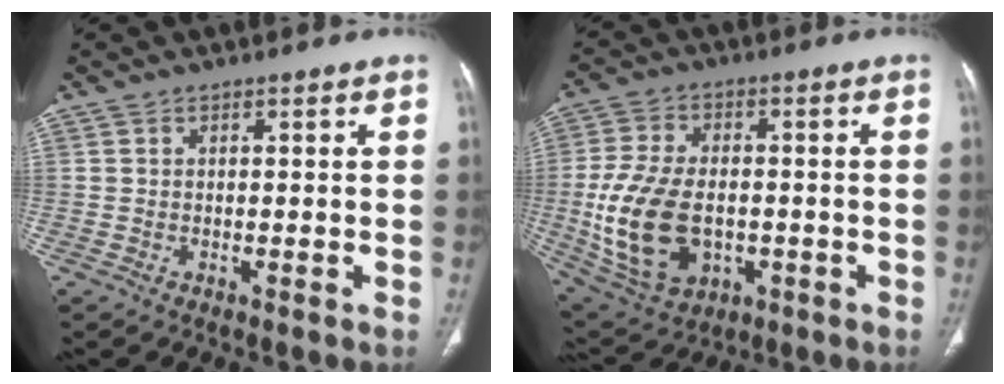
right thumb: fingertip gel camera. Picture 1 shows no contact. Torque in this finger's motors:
{"motor_torque": [-0.21, 1.13, 1.71, 0.07, 0.21]}